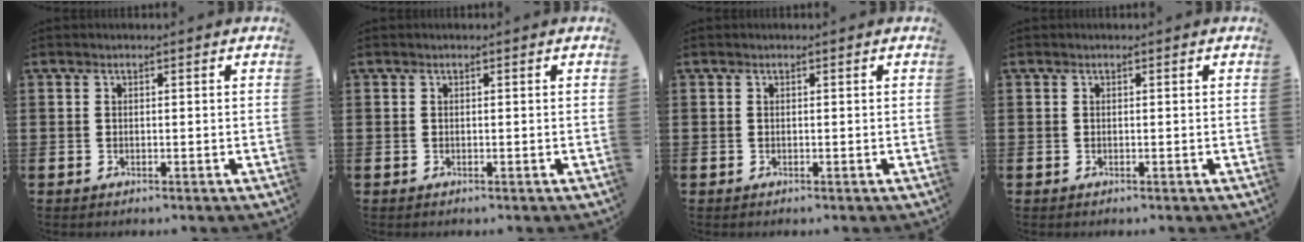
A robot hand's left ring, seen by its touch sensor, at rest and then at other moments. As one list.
[{"total": 0.0}, {"total": 0.0}, {"total": 0.0}]